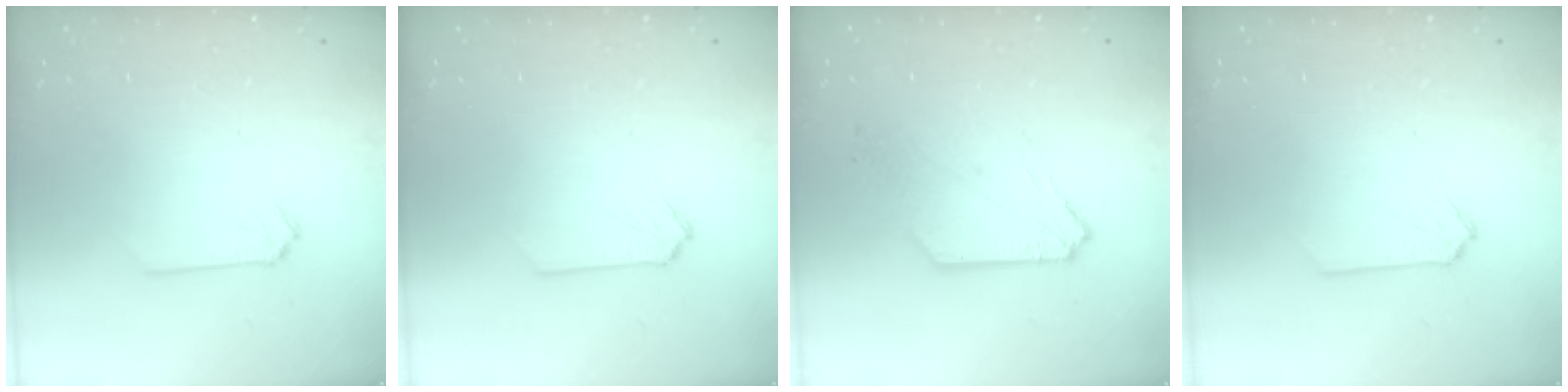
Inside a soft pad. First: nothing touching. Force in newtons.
{"total": 0.0}
{"total": 4.7, "press": 4.6, "slide": 0.7}
{"total": 0.0}